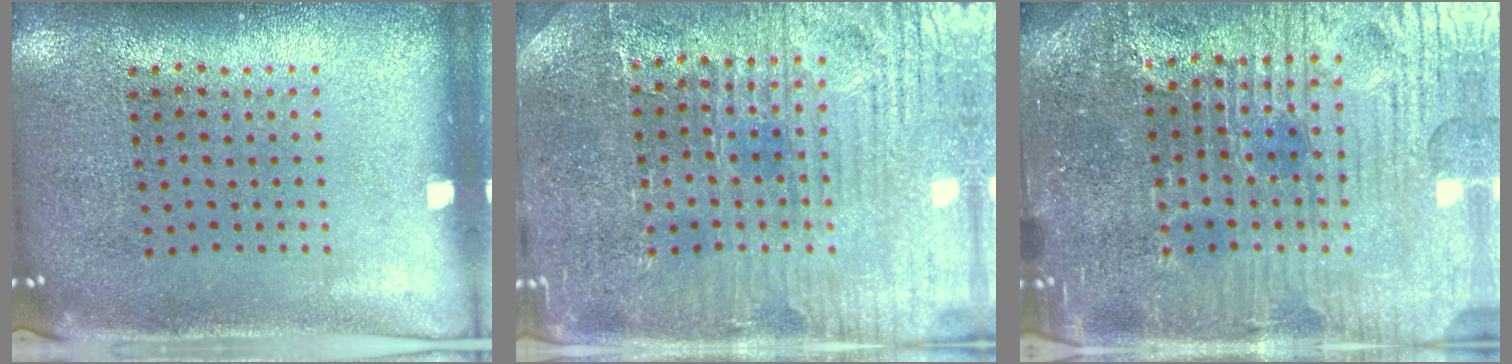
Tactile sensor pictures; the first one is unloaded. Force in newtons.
{"total": 4.1, "press": 4.0, "slide": 0.9}
{"total": 5.6, "press": 5.3, "slide": 1.8}